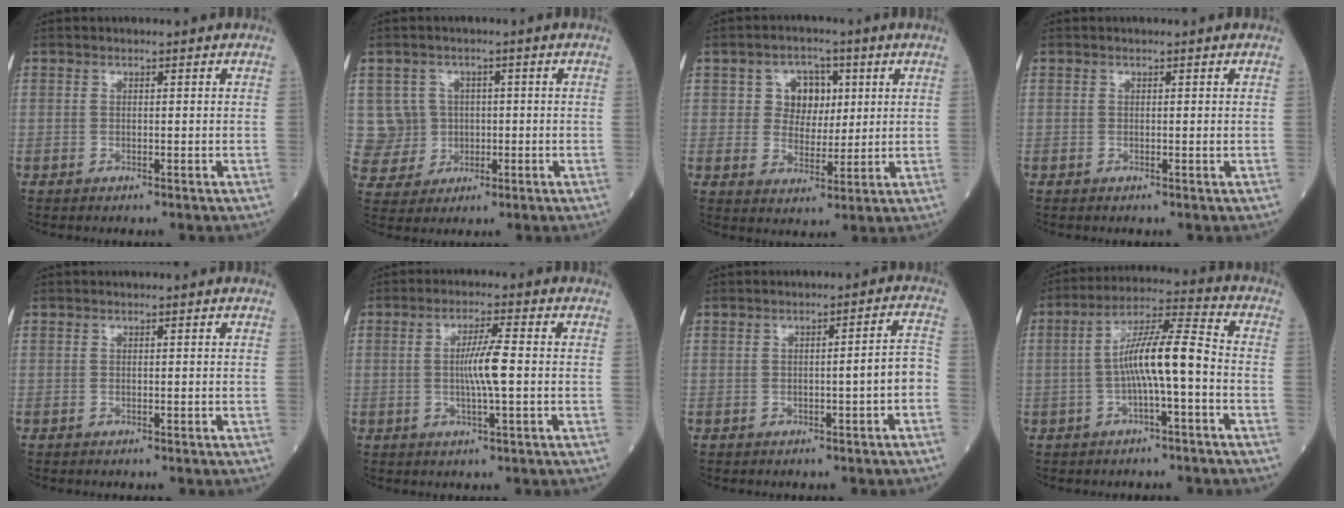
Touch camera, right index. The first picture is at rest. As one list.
[{"total": 5.9, "force": [0.9, 5.8, 0.0], "torque": [0.002, 0.016, 0.025]}, {"total": 6.1, "force": [1.8, 4.9, 3.1], "torque": [-0.045, 0.014, 0.034]}, {"total": 0.0}, {"total": 0.0}, {"total": 5.4, "force": [-0.2, 0.0, 5.4], "torque": [-0.100, -0.001, -0.006]}, {"total": 3.7, "force": [-1.2, 0.0, 3.6], "torque": [-0.044, 0.011, -0.018]}, {"total": 9.6, "force": [-1.7, 0.9, 9.4], "torque": [-0.172, 0.026, -0.034]}]